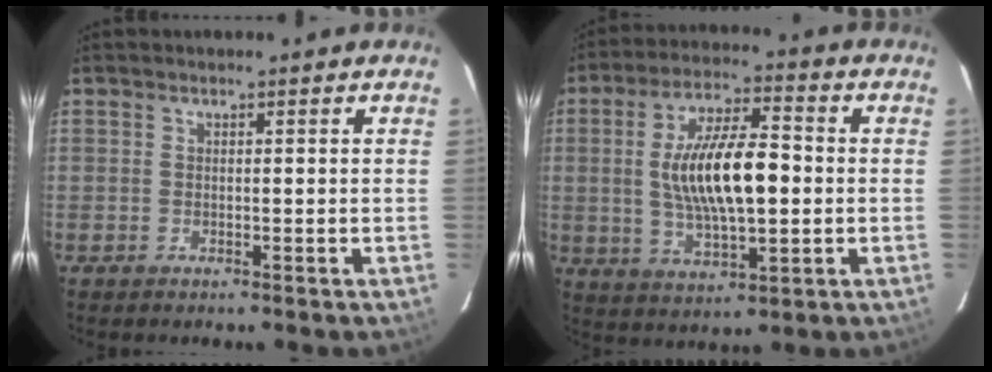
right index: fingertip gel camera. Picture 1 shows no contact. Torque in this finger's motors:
{"motor_torque": [0.97, 0.33, 1.05, 0.21]}